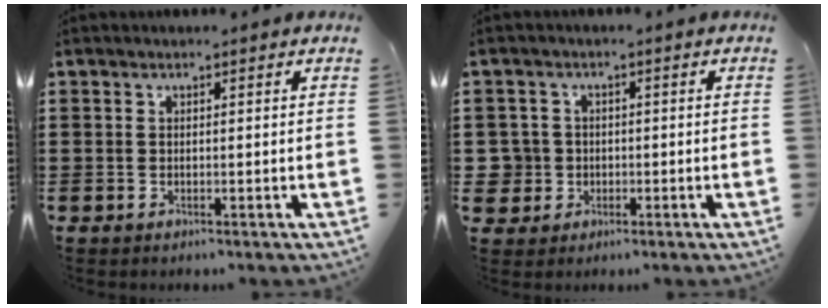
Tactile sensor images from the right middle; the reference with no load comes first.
{"total": 3.9, "force": [-0.7, 3.8, 0.6], "torque": [-0.036, 0.006, -0.016]}